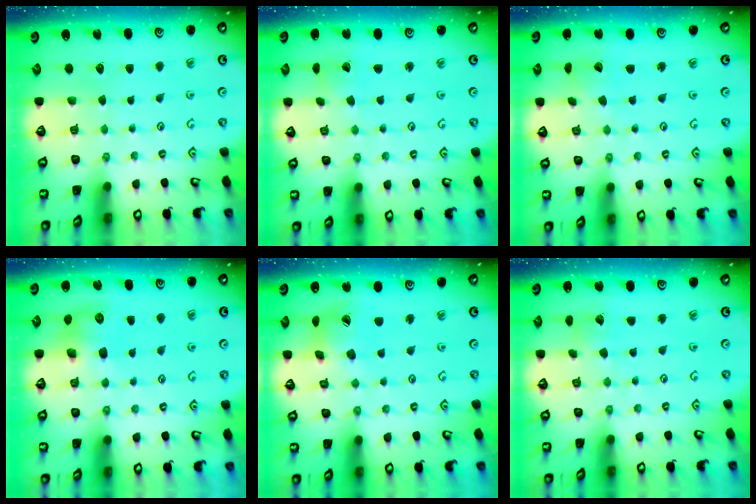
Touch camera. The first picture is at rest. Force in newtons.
{"total": 2.0, "press": 2.0, "slide": 0.1}
{"total": 2.0, "press": 2.0, "slide": 0.2}
{"total": 8.4, "press": 8.4, "slide": 0.1}
{"total": 9.2, "press": 9.1, "slide": 1.2}
{"total": 3.5, "press": 3.5, "slide": 0.5}